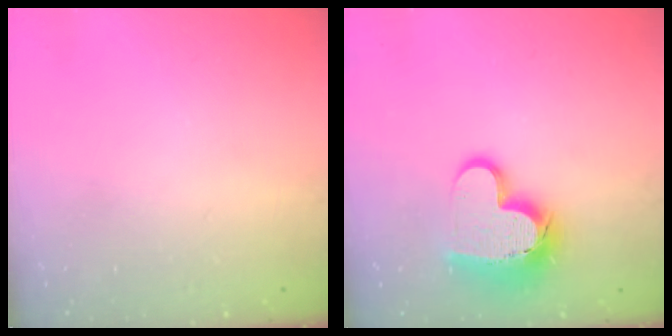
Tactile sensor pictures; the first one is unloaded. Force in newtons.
{"total": 15.0, "press": 14.9, "slide": 1.2}